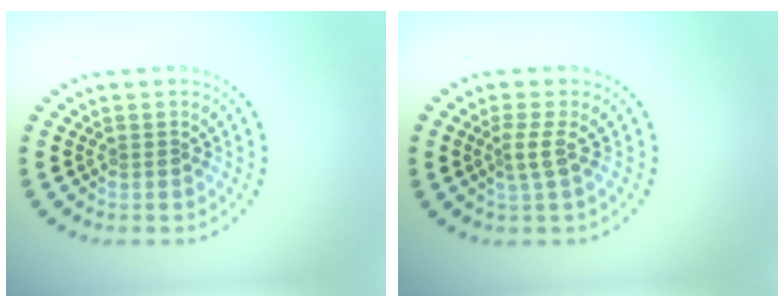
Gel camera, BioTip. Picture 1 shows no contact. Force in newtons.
{"total": 1.8, "press": 1.3, "slide": 1.3}